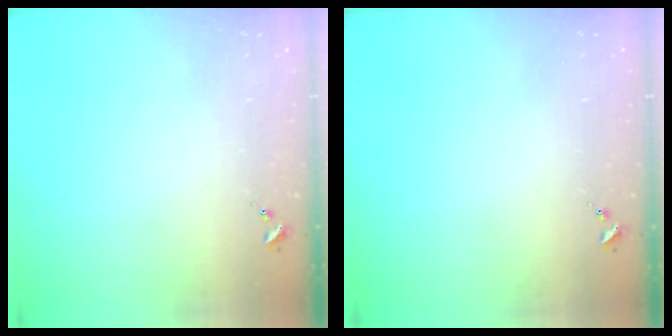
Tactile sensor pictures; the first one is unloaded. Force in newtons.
{"total": 0.0}